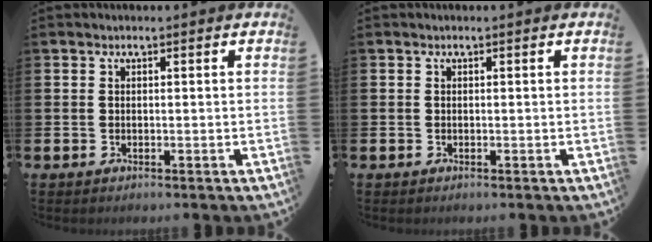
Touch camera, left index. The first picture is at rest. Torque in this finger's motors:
{"motor_torque": [-0.08, 0.02, -0.63, -0.21]}